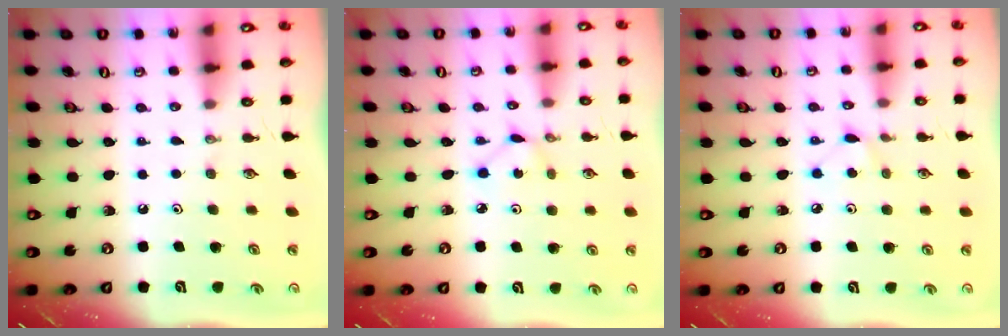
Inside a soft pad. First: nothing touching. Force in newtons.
{"total": 1.7, "press": 1.6, "slide": 0.2}
{"total": 3.8, "press": 3.8, "slide": 0.6}